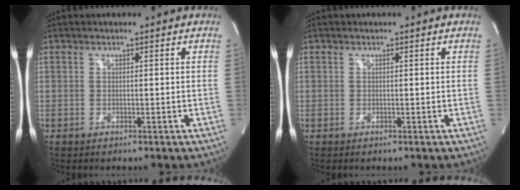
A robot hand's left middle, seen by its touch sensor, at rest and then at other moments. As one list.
[{"total": 0.0}]